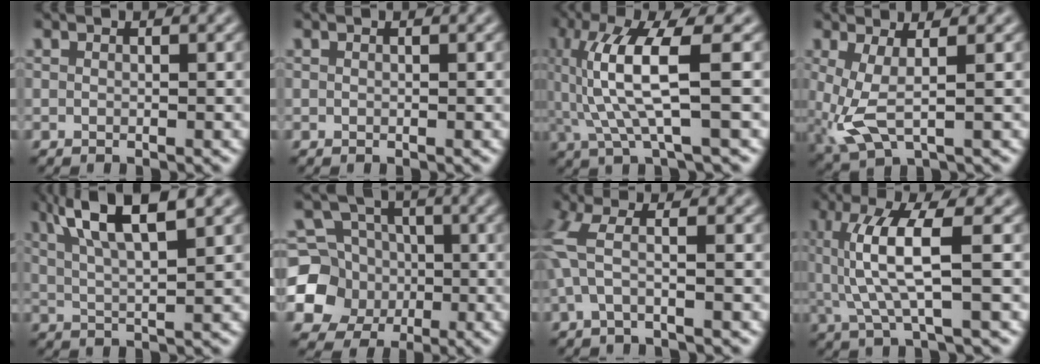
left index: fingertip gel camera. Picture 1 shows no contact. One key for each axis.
{"total": 0.0}
{"total": 7.4, "fx": 0.9, "fy": 1.6, "fz": 7.1, "tx": -0.153, "ty": -0.002, "tz": 0.026}
{"total": 4.0, "fx": 0.0, "fy": 1.3, "fz": 3.8, "tx": -0.096, "ty": -0.012, "tz": 0.001}
{"total": 7.4, "fx": 4.1, "fy": 1.8, "fz": 5.9, "tx": -0.094, "ty": 0.016, "tz": 0.071}
{"total": 7.8, "fx": -1.5, "fy": 7.2, "fz": 2.6, "tx": -0.051, "ty": -0.001, "tz": -0.059}
{"total": 3.0, "fx": -0.2, "fy": 0.5, "fz": 3.0, "tx": -0.077, "ty": 0.003, "tz": -0.012}
{"total": 5.7, "fx": 0.8, "fy": 1.1, "fz": 5.5, "tx": -0.126, "ty": 0.000, "tz": 0.021}